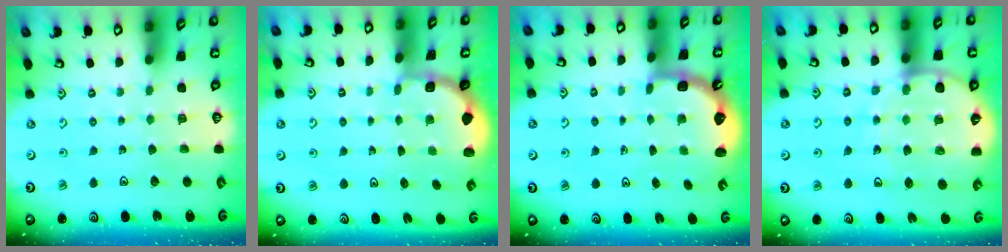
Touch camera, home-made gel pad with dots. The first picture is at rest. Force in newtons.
{"total": 2.0, "press": 1.8, "slide": 0.7}
{"total": 2.5, "press": 2.1, "slide": 1.3}
{"total": 10.8, "press": 10.4, "slide": 3.0}